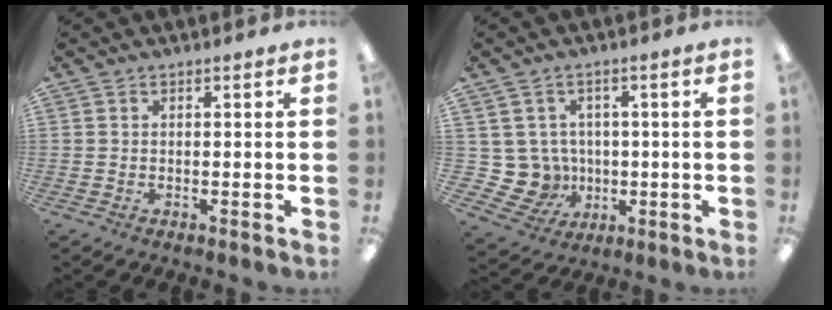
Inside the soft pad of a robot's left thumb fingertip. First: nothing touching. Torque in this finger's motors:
{"motor_torque": [-0.17, 0.20, 0.06, -0.07, 0.00]}